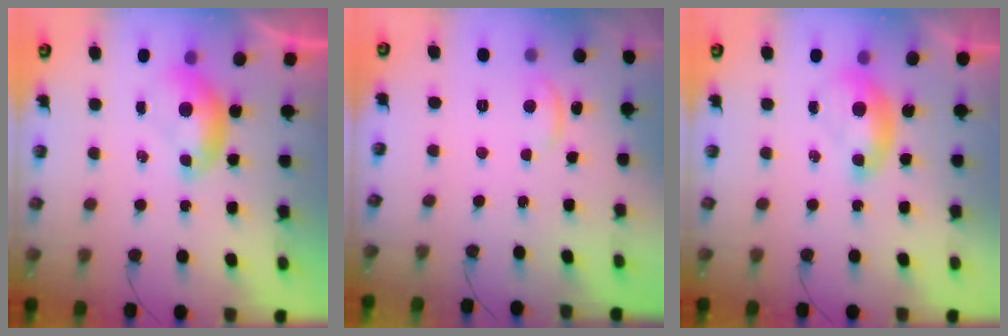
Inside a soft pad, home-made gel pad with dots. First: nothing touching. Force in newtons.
{"total": 1.8, "press": 1.8, "slide": 0.4}
{"total": 1.4, "press": 1.4, "slide": 0.4}